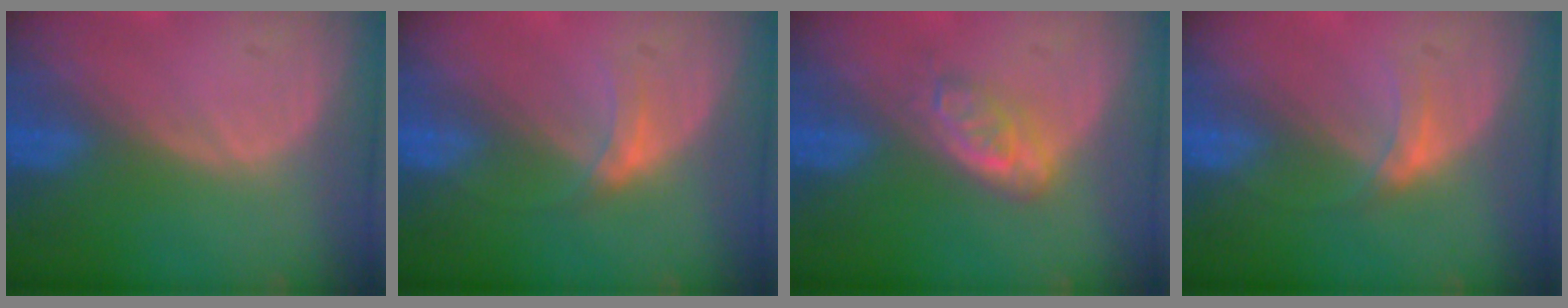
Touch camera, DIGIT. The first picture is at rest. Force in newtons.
{"total": 2.9, "press": 2.5, "slide": 1.5}
{"total": 4.8, "press": 4.2, "slide": 2.4}
{"total": 2.9, "press": 2.5, "slide": 1.5}